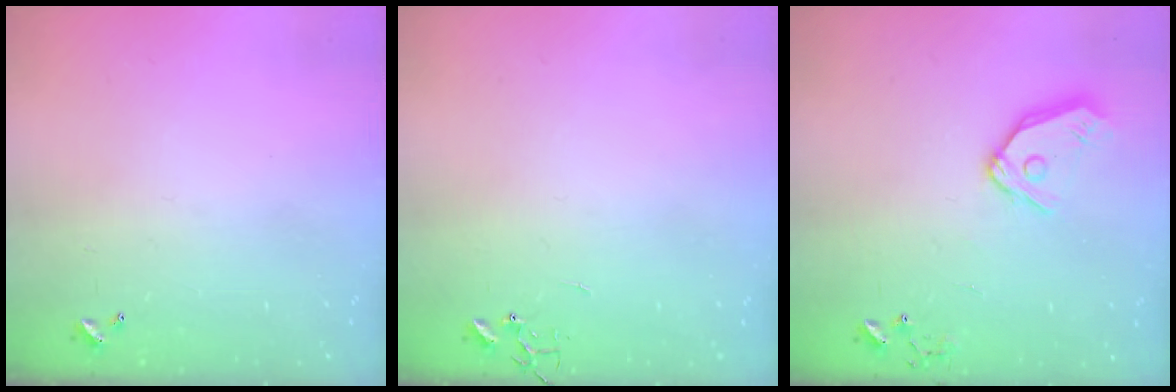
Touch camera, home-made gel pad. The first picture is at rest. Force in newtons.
{"total": 0.0}
{"total": 12.2, "press": 12.1, "slide": 1.5}